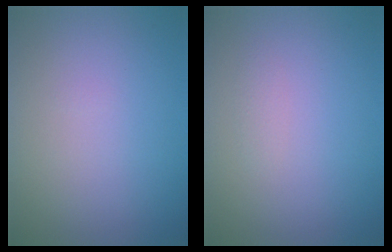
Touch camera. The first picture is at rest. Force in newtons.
{"total": 0.6, "press": 0.6, "slide": 0.0}